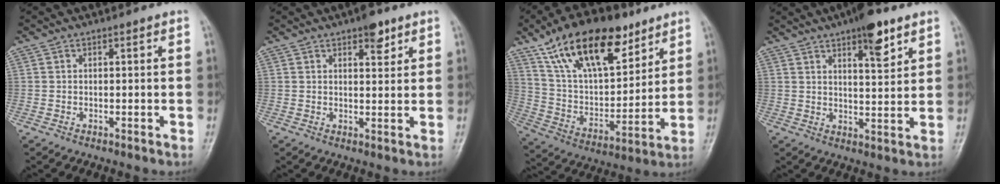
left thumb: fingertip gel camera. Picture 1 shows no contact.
{"total": 4.1, "force": [2.6, 1.7, 2.6], "torque": [-0.022, -0.012, 0.035]}
{"total": 22.4, "force": [13.6, 10.5, 14.4], "torque": [-0.216, -0.041, 0.249]}
{"total": 8.4, "force": [5.1, 2.5, 6.2], "torque": [-0.076, -0.027, 0.075]}